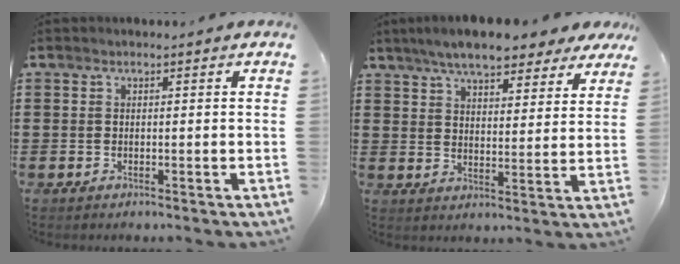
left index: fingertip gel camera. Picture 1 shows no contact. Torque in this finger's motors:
{"motor_torque": [1.13, -1.01, 0.84, 0.21]}